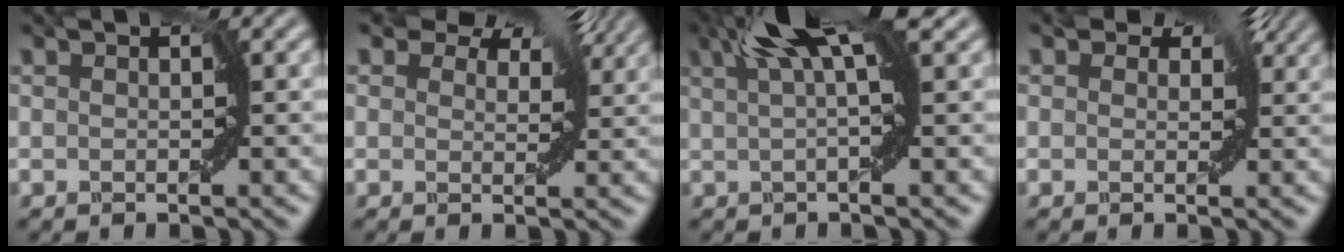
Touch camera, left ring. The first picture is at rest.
{"total": 7.4, "force": [4.8, 3.8, 4.2], "torque": [-0.069, 0.027, 0.059]}
{"total": 6.2, "force": [3.3, 0.6, 5.2], "torque": [-0.082, 0.012, 0.052]}
{"total": 5.7, "force": [2.8, 3.5, 3.6], "torque": [-0.057, 0.023, 0.023]}